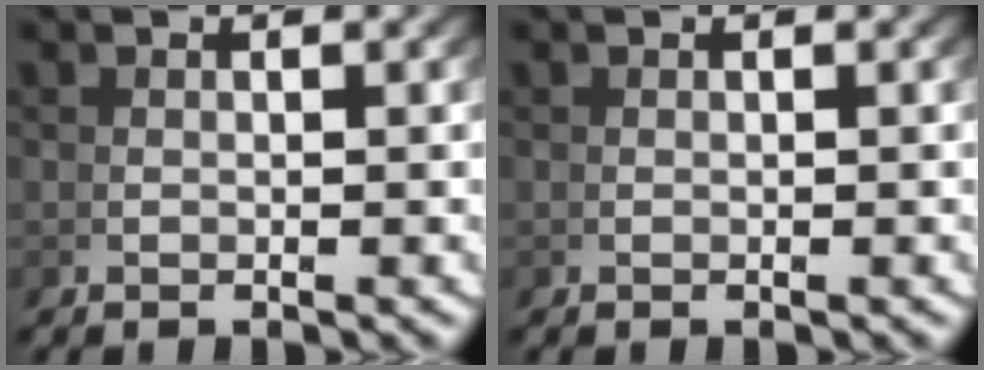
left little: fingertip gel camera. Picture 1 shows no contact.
{"total": 0.0}